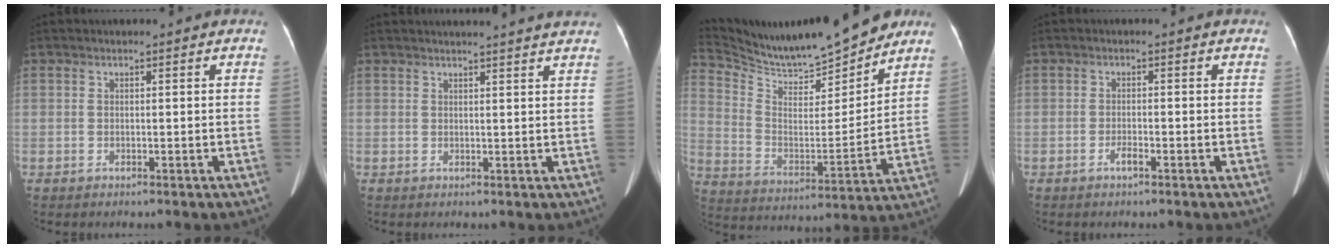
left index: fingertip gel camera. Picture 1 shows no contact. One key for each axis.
{"total": 9.4, "fx": 8.9, "fy": -0.7, "fz": 2.9, "tx": -0.035, "ty": 0.002, "tz": 0.086}
{"total": 17.3, "fx": 16.2, "fy": 2.0, "fz": 5.7, "tx": -0.116, "ty": -0.023, "tz": 0.268}
{"total": 1.1, "fx": -0.9, "fy": 0.0, "fz": 0.7, "tx": -0.018, "ty": -0.004, "tz": -0.017}